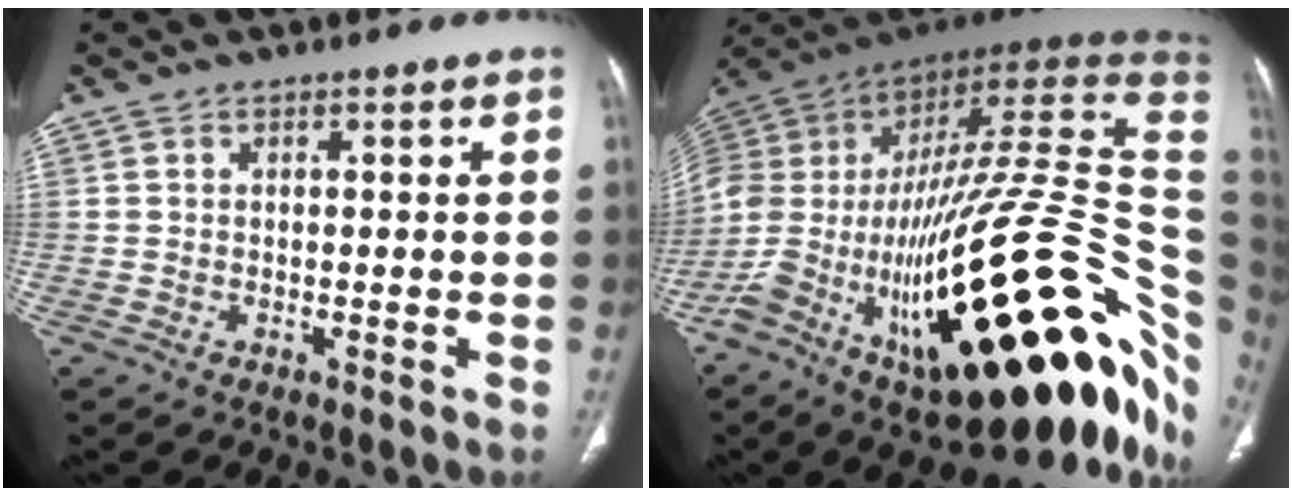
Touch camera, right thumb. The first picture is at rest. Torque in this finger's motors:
{"motor_torque": [3.47, 1.35, 2.27, -0.50, 1.05]}